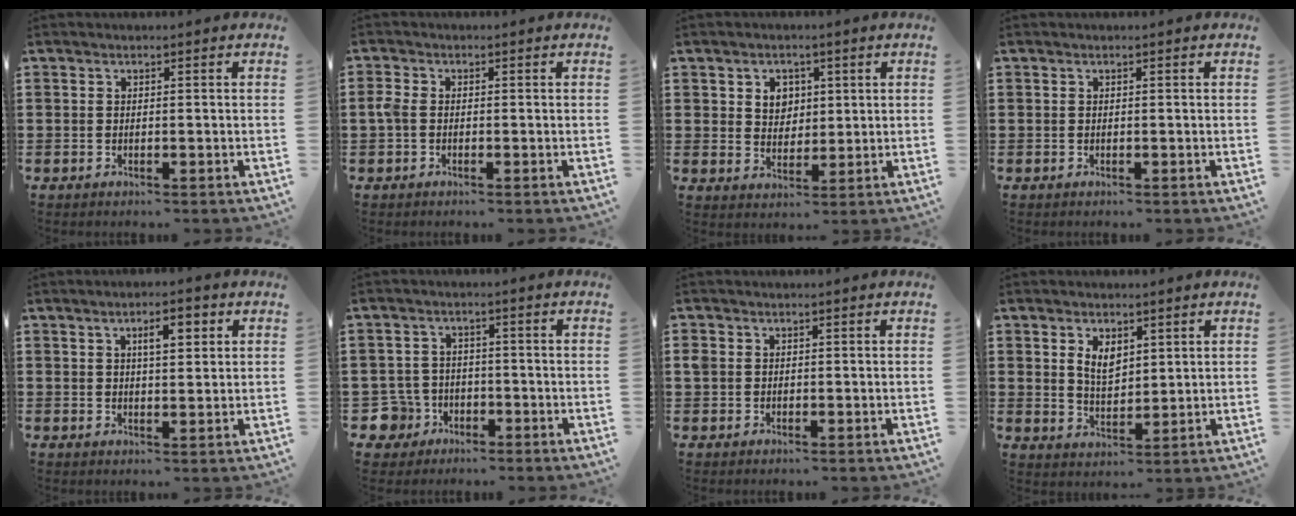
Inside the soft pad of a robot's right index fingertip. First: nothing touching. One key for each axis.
{"total": 2.1, "fx": -0.4, "fy": 1.4, "fz": 1.6, "tx": -0.056, "ty": -0.006, "tz": -0.016}
{"total": 3.8, "fx": 1.5, "fy": 3.2, "fz": 1.3, "tx": -0.030, "ty": 0.010, "tz": 0.024}
{"total": 0.0}
{"total": 4.0, "fx": 1.5, "fy": 1.3, "fz": 3.5, "tx": -0.049, "ty": -0.002, "tz": 0.017}
{"total": 5.5, "fx": -2.6, "fy": 4.5, "fz": 1.7, "tx": -0.073, "ty": 0.004, "tz": -0.058}
{"total": 1.6, "fx": 0.3, "fy": 1.4, "fz": 0.7, "tx": -0.017, "ty": 0.008, "tz": 0.006}
{"total": 3.9, "fx": 1.8, "fy": 2.4, "fz": 2.5, "tx": -0.049, "ty": 0.007, "tz": 0.031}